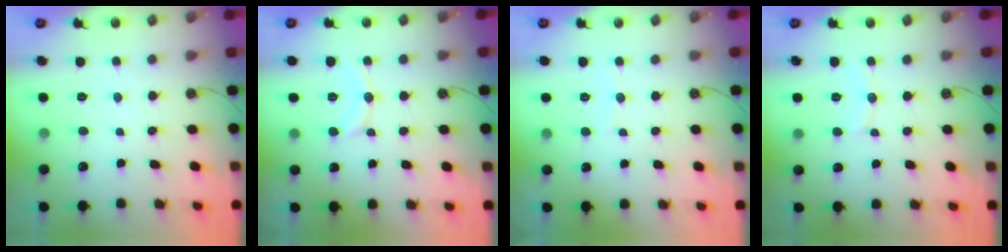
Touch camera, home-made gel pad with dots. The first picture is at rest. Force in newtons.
{"total": 9.6, "press": 9.5, "slide": 1.0}
{"total": 3.1, "press": 3.1, "slide": 0.4}
{"total": 7.0, "press": 7.0, "slide": 0.4}